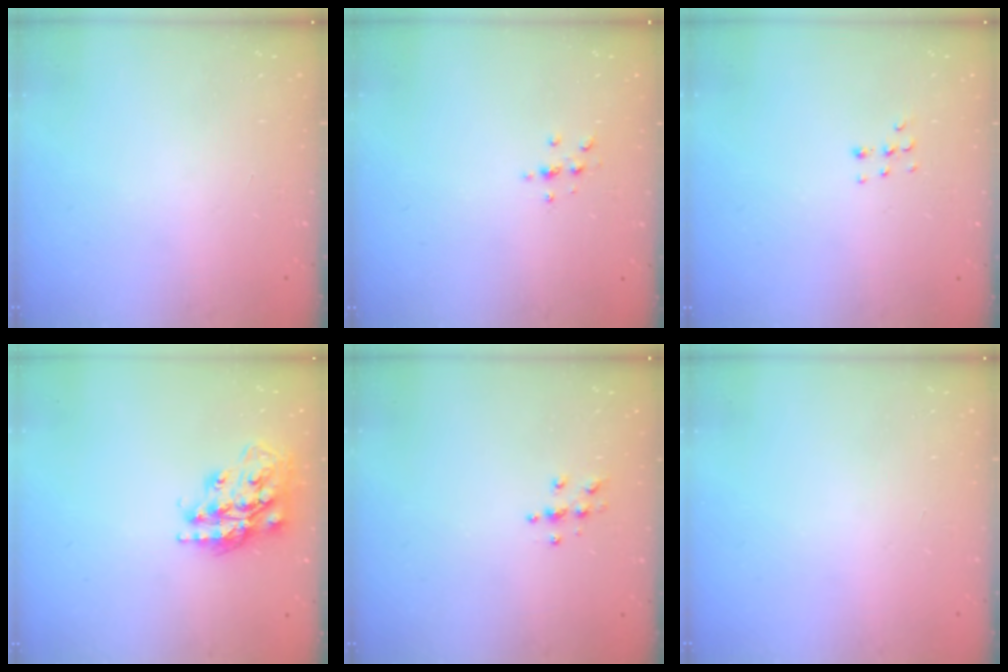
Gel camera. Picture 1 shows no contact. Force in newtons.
{"total": 2.2, "press": 2.1, "slide": 0.2}
{"total": 4.3, "press": 4.2, "slide": 1.1}
{"total": 16.6, "press": 16.5, "slide": 1.1}
{"total": 4.0, "press": 4.0, "slide": 0.4}
{"total": 0.0}